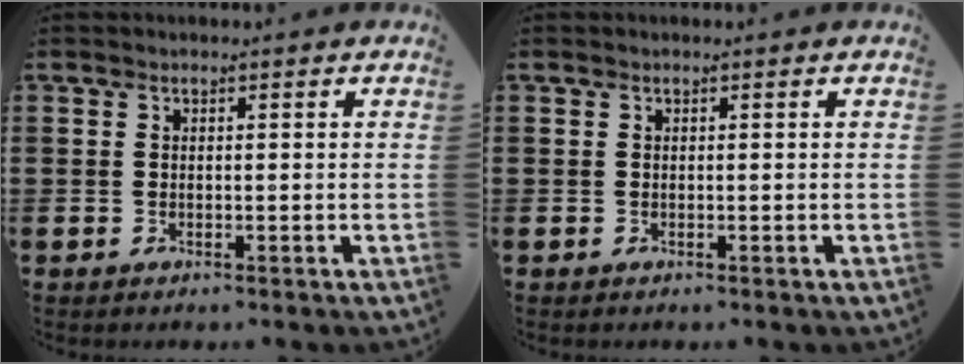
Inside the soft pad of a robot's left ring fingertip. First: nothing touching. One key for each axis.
{"total": 0.0}